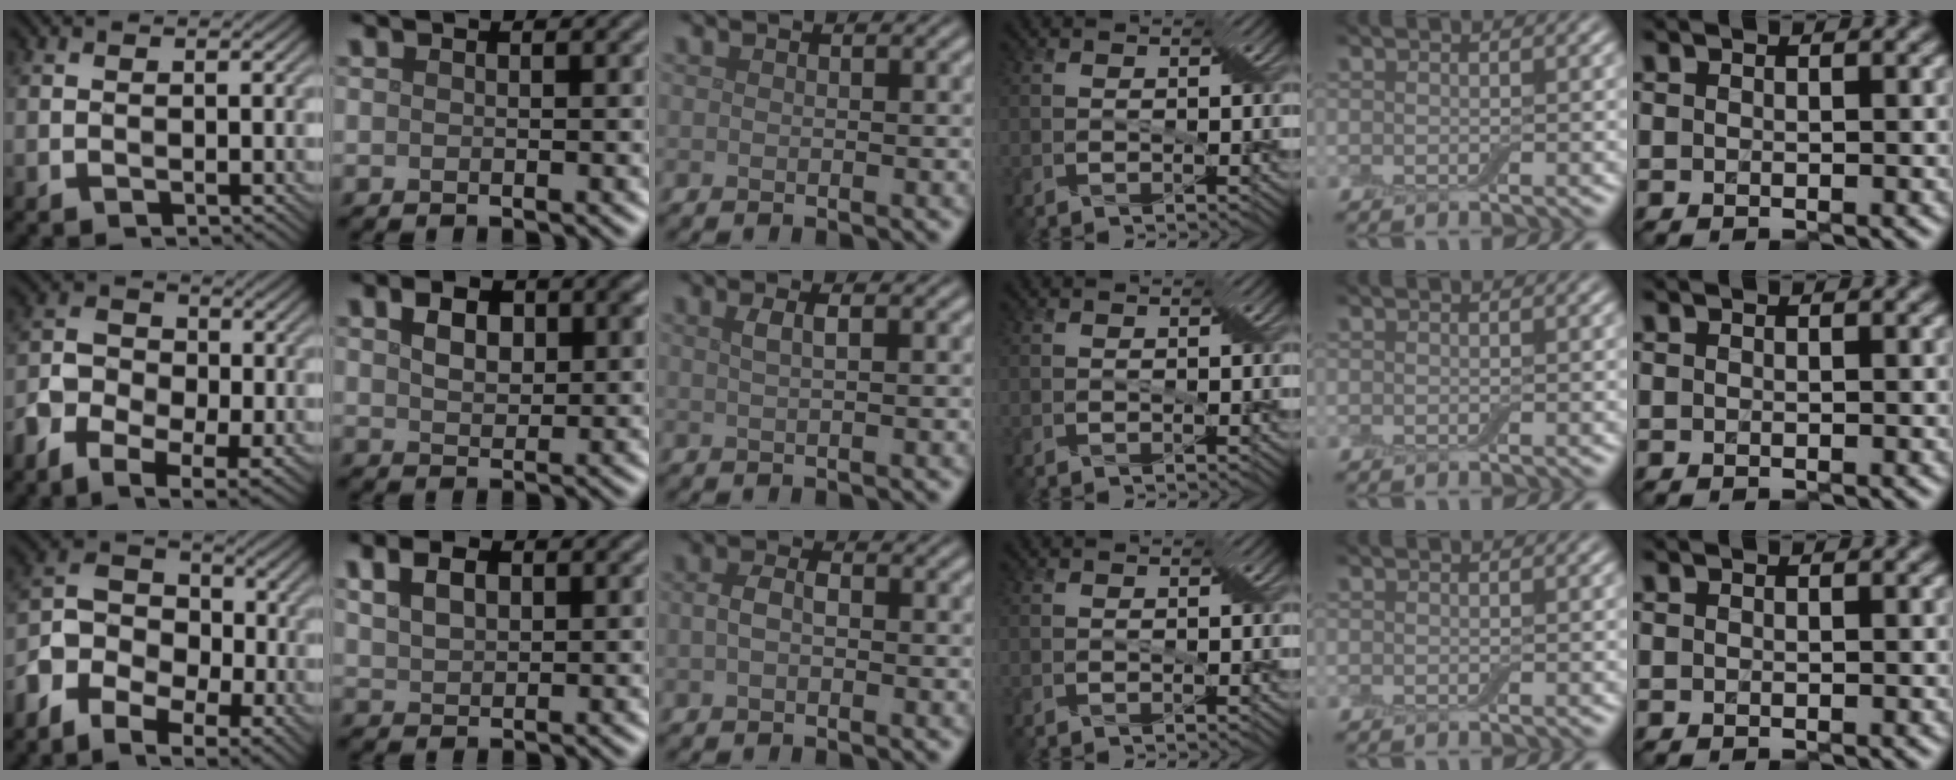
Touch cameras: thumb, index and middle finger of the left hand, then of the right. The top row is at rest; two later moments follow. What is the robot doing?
{"motion": "squeeze", "object": "air blower"}